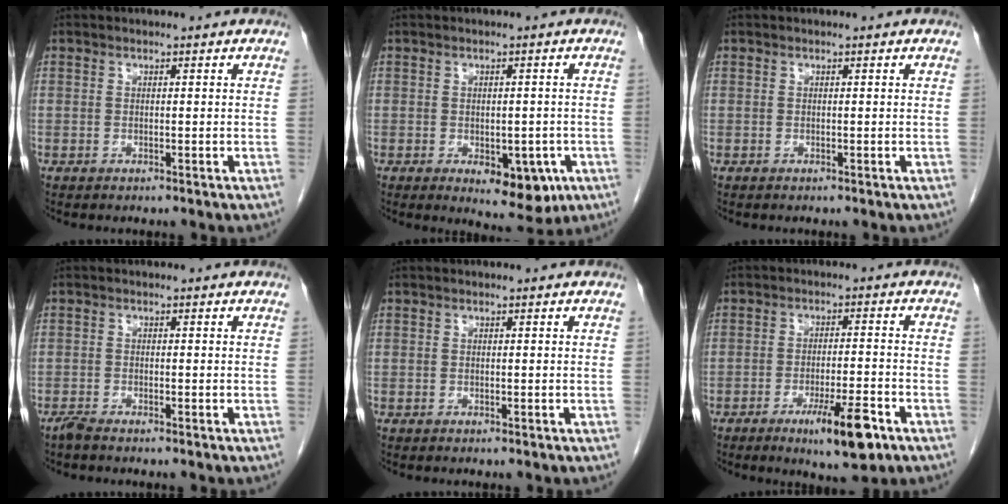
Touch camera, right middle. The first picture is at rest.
{"total": 7.2, "force": [-2.8, 3.5, 5.7], "torque": [-0.063, -0.005, -0.023]}
{"total": 0.0}
{"total": 1.3, "force": [-1.1, 0.0, 0.5], "torque": [-0.018, -0.004, -0.024]}
{"total": 0.0}
{"total": 9.0, "force": [-5.1, 1.9, 7.2], "torque": [-0.109, -0.008, -0.073]}